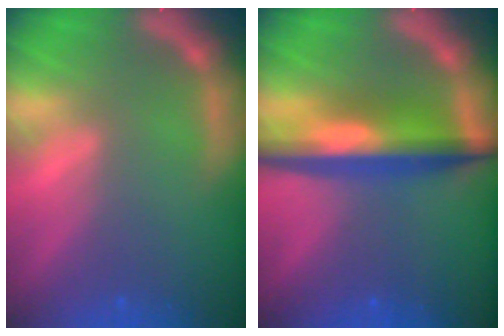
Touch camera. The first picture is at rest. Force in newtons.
{"total": 7.1}